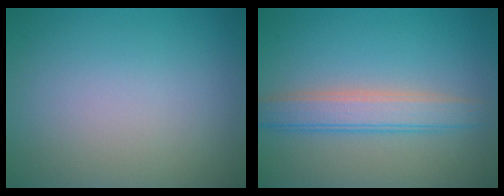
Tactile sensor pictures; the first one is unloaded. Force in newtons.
{"total": 3.8, "press": 3.8, "slide": 0.2}